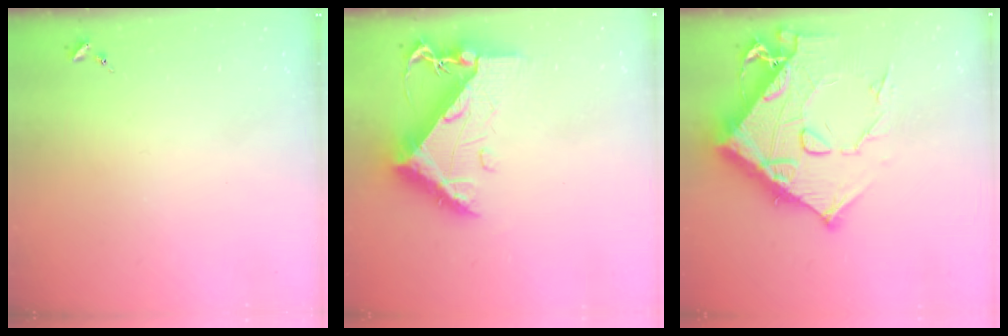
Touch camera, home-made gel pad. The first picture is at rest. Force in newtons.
{"total": 11.3, "press": 11.3, "slide": 1.2}
{"total": 19.8, "press": 19.7, "slide": 2.0}